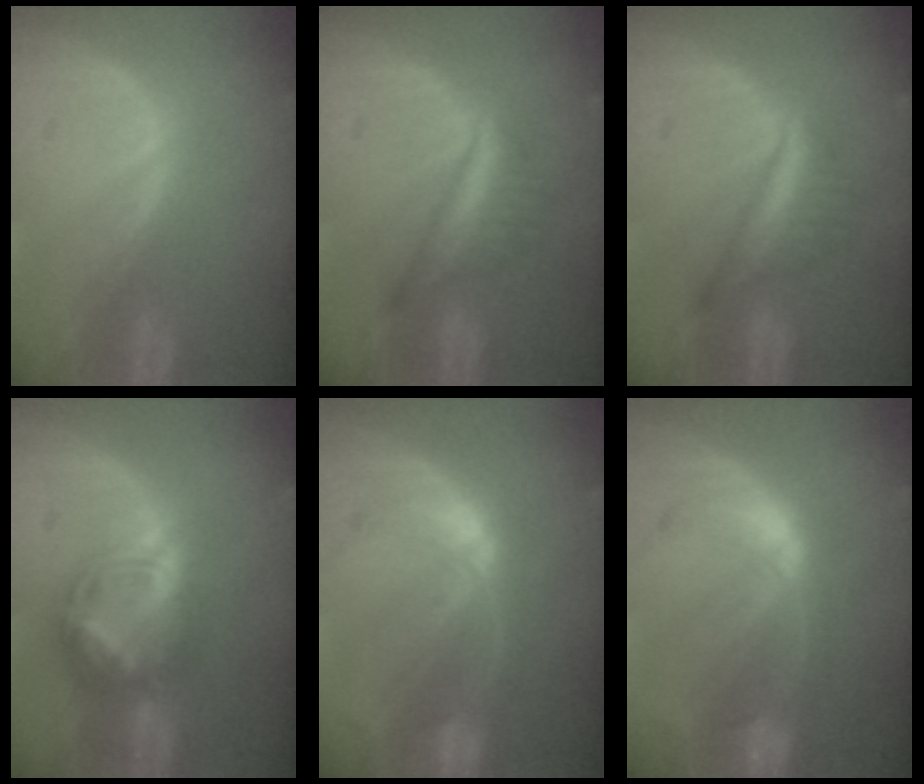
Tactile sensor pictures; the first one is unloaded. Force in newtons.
{"total": 5.6, "press": 5.5, "slide": 1.1}
{"total": 5.6, "press": 5.5, "slide": 1.1}
{"total": 7.9, "press": 6.7, "slide": 4.1}
{"total": 7.5, "press": 6.6, "slide": 3.7}
{"total": 7.7, "press": 6.8, "slide": 3.7}